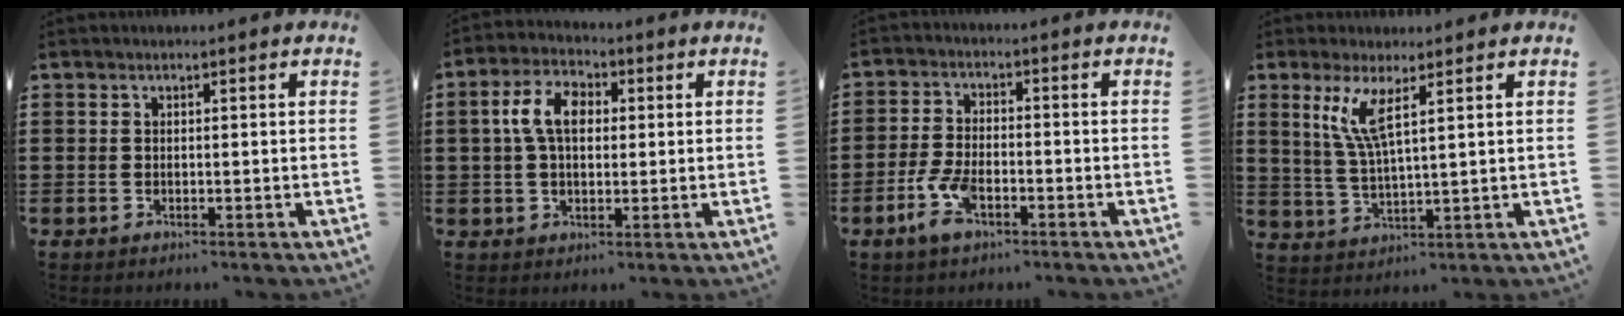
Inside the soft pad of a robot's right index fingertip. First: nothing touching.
{"total": 6.9, "force": [1.0, 4.1, 5.4], "torque": [-0.121, 0.017, 0.012]}
{"total": 5.6, "force": [-2.7, 2.5, 4.3], "torque": [-0.104, -0.005, -0.055]}
{"total": 6.0, "force": [2.9, 0.8, 5.1], "torque": [-0.112, 0.000, 0.049]}